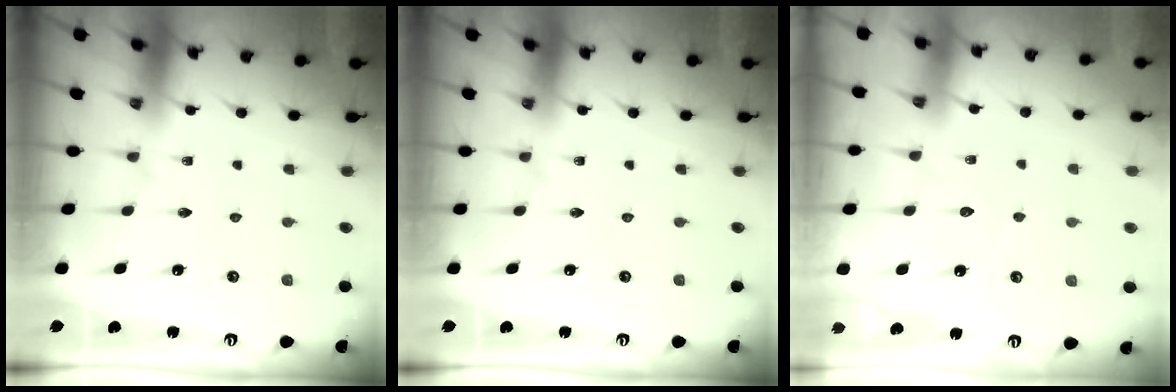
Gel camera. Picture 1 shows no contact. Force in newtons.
{"total": 0.0}
{"total": 2.0, "press": 2.0, "slide": 0.2}